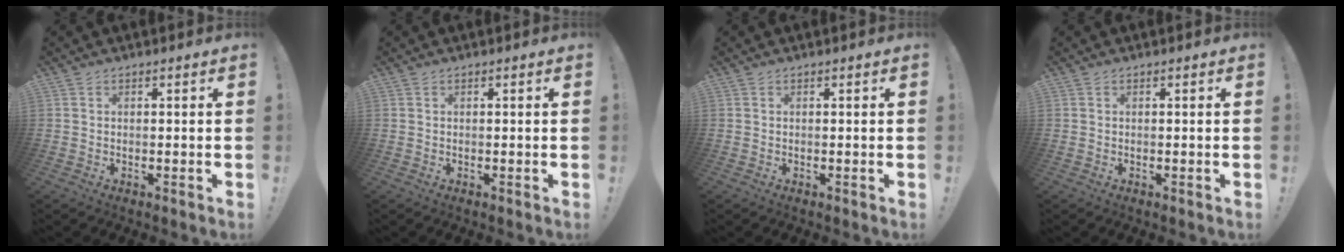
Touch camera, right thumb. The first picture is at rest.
{"total": 0.0}
{"total": 0.0}
{"total": 0.0}